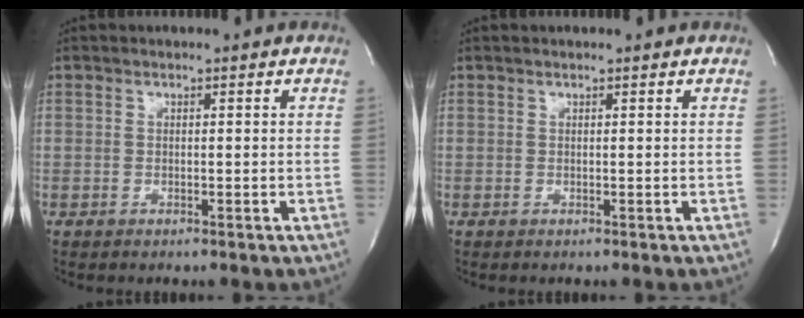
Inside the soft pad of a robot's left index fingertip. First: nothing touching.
{"total": 0.8, "force": [0.7, 0.0, 0.3], "torque": [-0.010, 0.005, 0.010]}